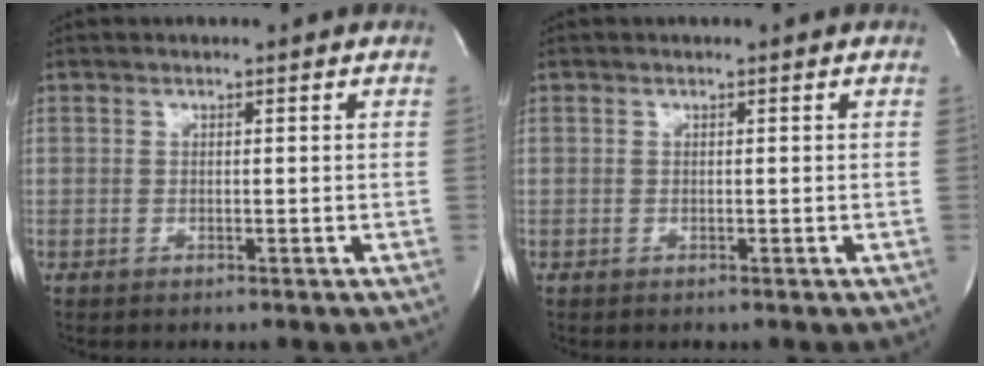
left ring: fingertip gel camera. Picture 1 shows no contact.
{"total": 0.0}